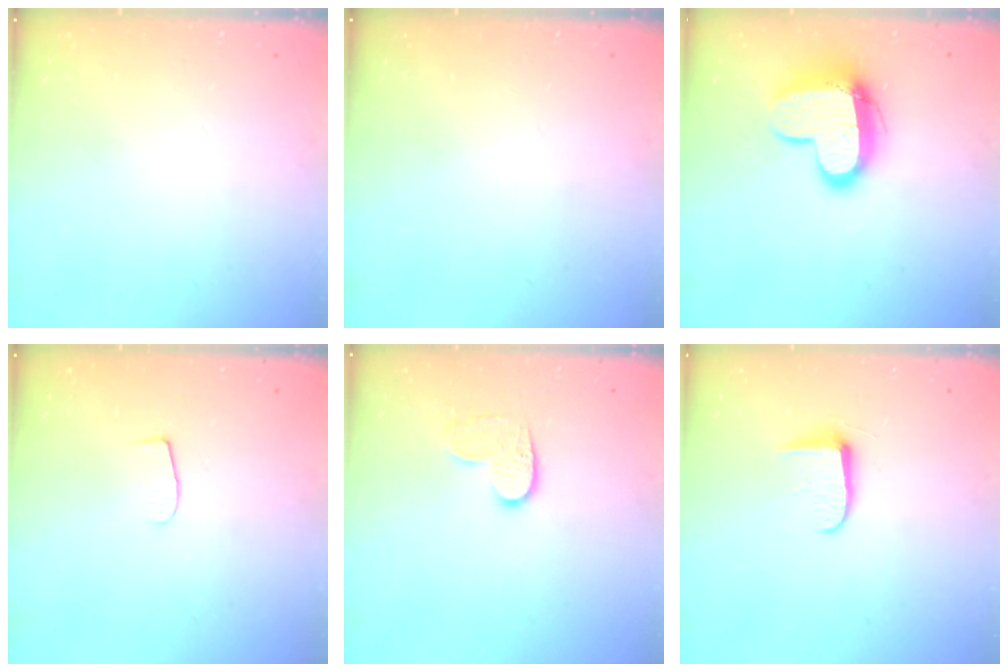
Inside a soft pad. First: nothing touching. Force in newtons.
{"total": 0.0}
{"total": 13.1, "press": 13.0, "slide": 1.1}
{"total": 6.0, "press": 6.0, "slide": 0.6}
{"total": 6.6, "press": 6.6, "slide": 0.3}
{"total": 5.9, "press": 5.8, "slide": 0.8}